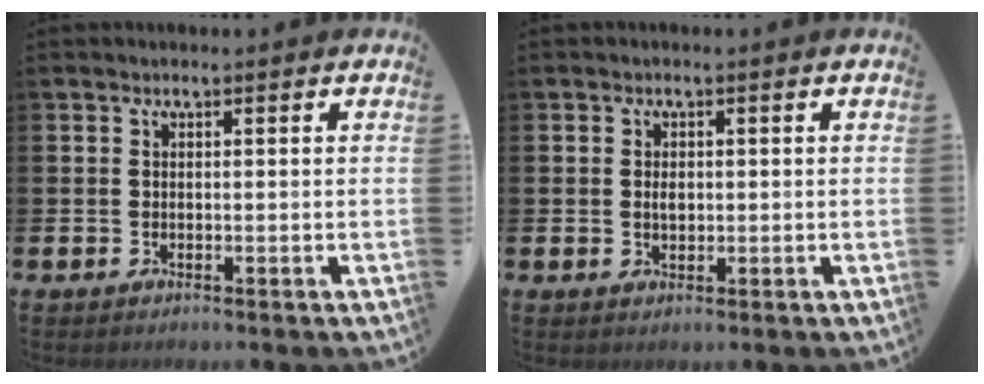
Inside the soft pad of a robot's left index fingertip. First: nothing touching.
{"total": 1.4, "force": [0.2, 0.9, 1.1], "torque": [-0.013, 0.002, -0.001]}